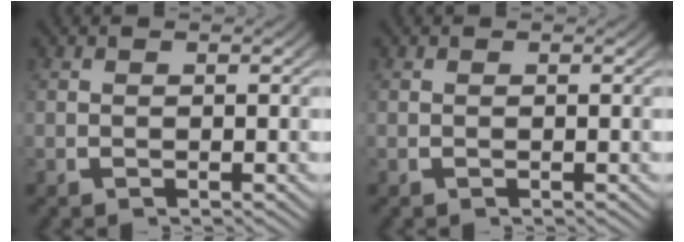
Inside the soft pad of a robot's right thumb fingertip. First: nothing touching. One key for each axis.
{"total": 0.0}